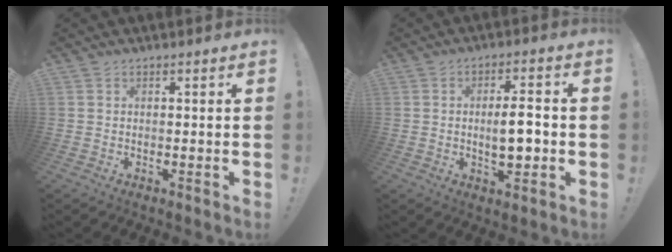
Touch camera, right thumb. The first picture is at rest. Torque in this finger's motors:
{"motor_torque": [0.03, 0.22, 0.22, 0.21, 0.02]}